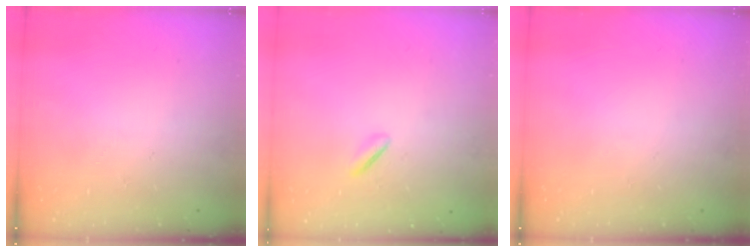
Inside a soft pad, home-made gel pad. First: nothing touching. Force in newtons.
{"total": 0.5, "press": 0.0, "slide": 0.5}
{"total": 0.0}